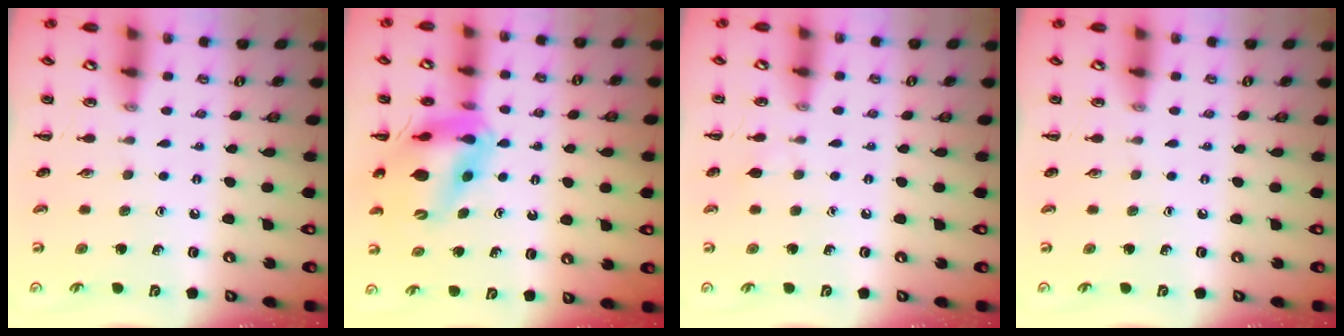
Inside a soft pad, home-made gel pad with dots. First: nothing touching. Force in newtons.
{"total": 14.5, "press": 13.9, "slide": 4.2}
{"total": 2.8, "press": 2.6, "slide": 0.8}
{"total": 0.0}